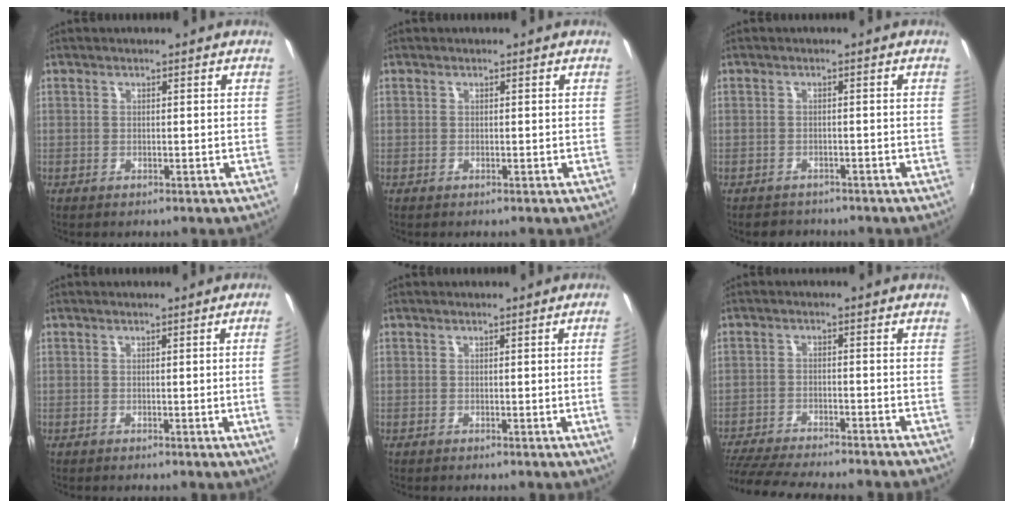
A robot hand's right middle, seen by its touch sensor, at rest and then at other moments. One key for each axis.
{"total": 0.0}
{"total": 2.7, "fx": -2.4, "fy": 1.3, "fz": 0.2, "tx": -0.012, "ty": -0.003, "tz": -0.040}
{"total": 3.1, "fx": -0.1, "fy": -1.5, "fz": 2.7, "tx": -0.044, "ty": -0.011, "tz": 0.003}
{"total": 2.4, "fx": -0.2, "fy": -1.3, "fz": 2.0, "tx": -0.027, "ty": -0.012, "tz": 0.000}
{"total": 14.1, "fx": -12.5, "fy": 1.6, "fz": 6.4, "tx": -0.141, "ty": -0.027, "tz": -0.200}